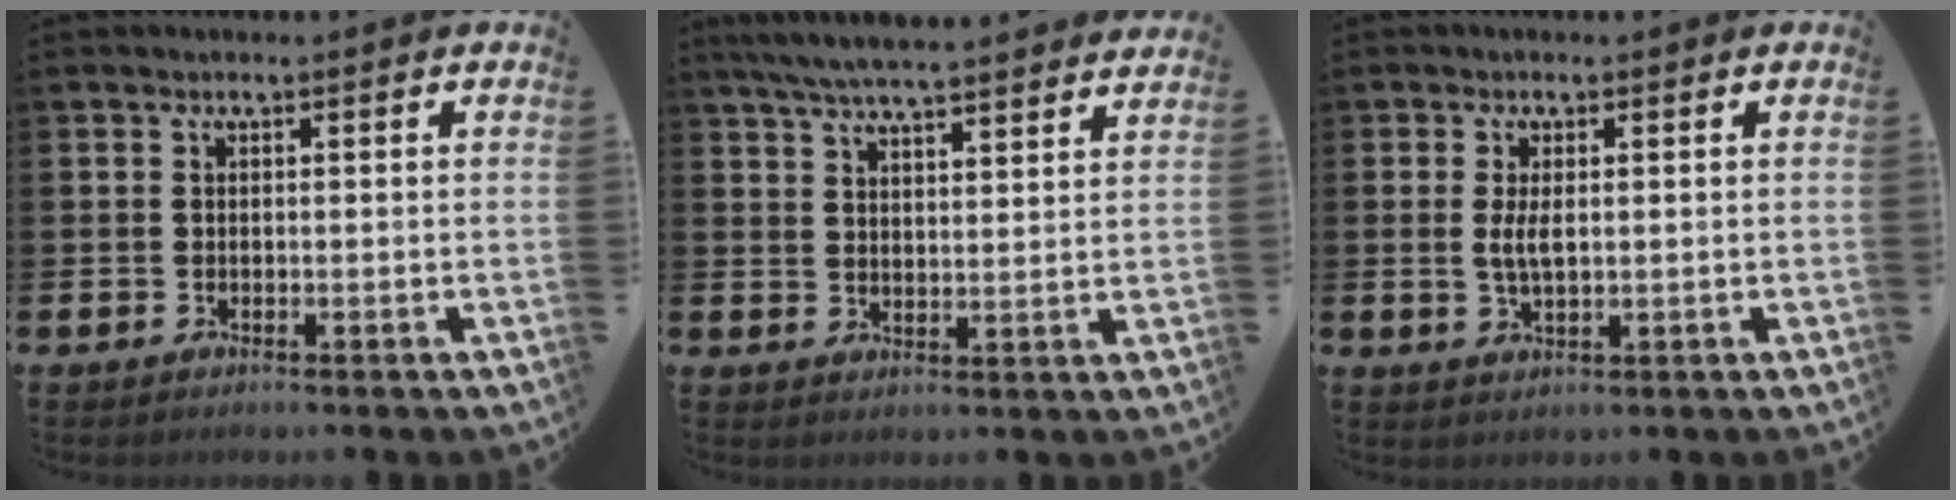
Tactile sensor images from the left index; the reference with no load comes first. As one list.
[{"total": 6.4, "force": [6.2, 0.2, 1.5], "torque": [-0.045, -0.034, 0.110]}, {"total": 3.0, "force": [0.5, 1.1, 2.7], "torque": [-0.051, 0.002, 0.007]}]